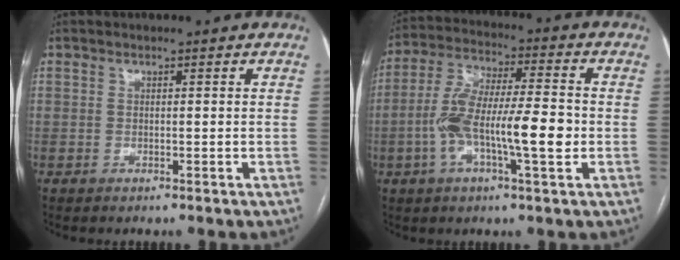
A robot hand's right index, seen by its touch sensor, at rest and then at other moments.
{"total": 13.3, "force": [-2.7, 2.5, 12.8], "torque": [-0.244, 0.013, -0.049]}